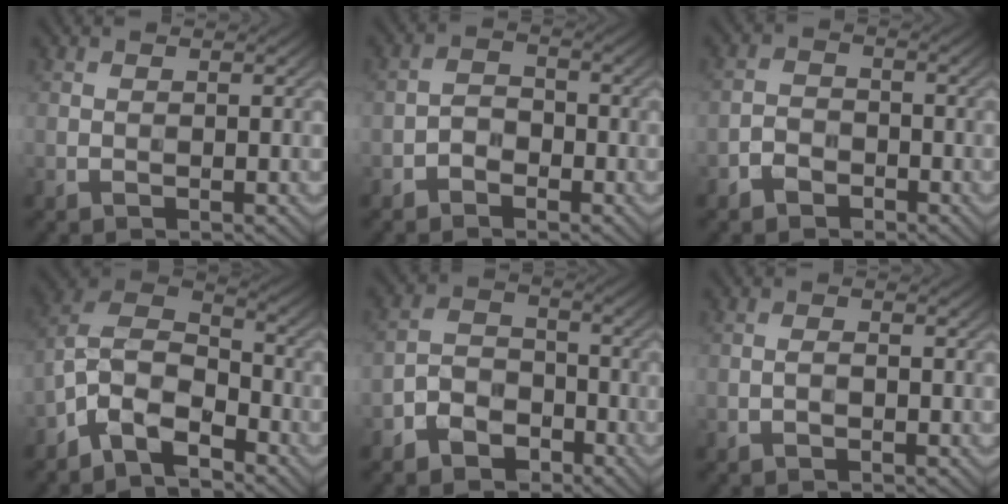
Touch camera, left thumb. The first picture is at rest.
{"total": 2.5, "force": [-1.7, 1.5, 1.1], "torque": [-0.018, 0.007, -0.041]}
{"total": 2.7, "force": [-2.0, 1.6, 0.9], "torque": [-0.015, 0.003, -0.048]}
{"total": 10.3, "force": [-6.1, 5.2, 6.5], "torque": [-0.130, -0.005, -0.136]}
{"total": 5.5, "force": [-3.5, 3.5, 2.3], "torque": [-0.044, 0.004, -0.079]}
{"total": 1.1, "force": [-0.5, 0.5, 0.9], "torque": [-0.018, 0.003, -0.011]}